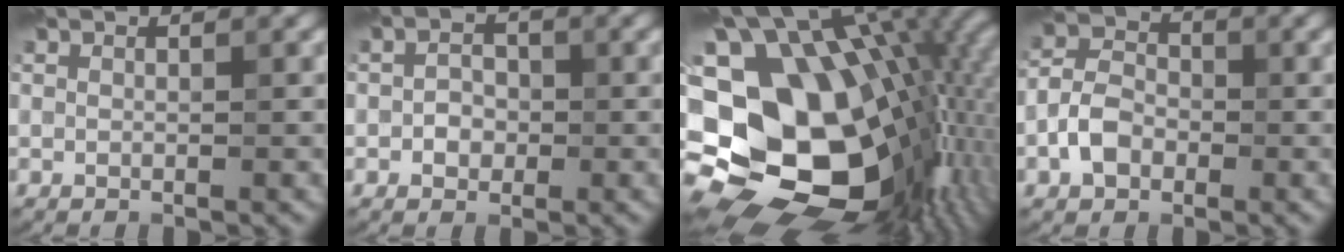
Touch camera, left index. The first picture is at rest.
{"total": 2.0, "force": [-0.5, 1.6, 1.0], "torque": [-0.014, 0.000, -0.016]}
{"total": 20.2, "force": [-1.6, 13.8, 14.7], "torque": [-0.241, -0.008, -0.020]}
{"total": 3.6, "force": [-1.7, 2.6, 1.9], "torque": [-0.038, 0.005, -0.041]}